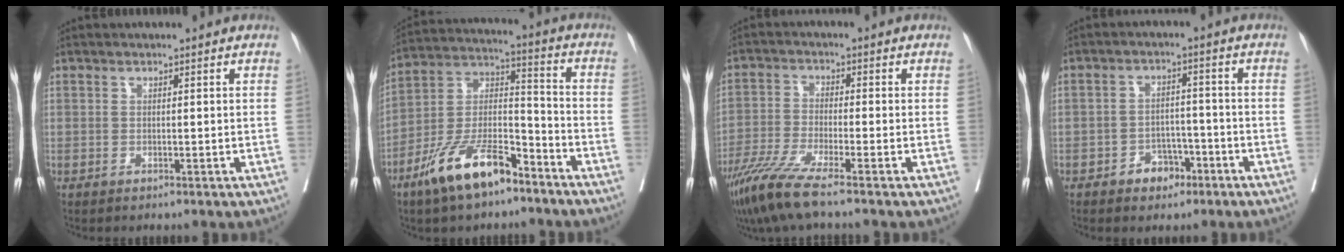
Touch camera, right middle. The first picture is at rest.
{"total": 13.6, "force": [-9.3, 4.3, 8.9], "torque": [-0.178, 0.003, -0.176]}
{"total": 7.6, "force": [-5.6, -0.4, 5.1], "torque": [-0.105, -0.028, -0.113]}
{"total": 4.3, "force": [-2.6, 3.0, 1.8], "torque": [-0.018, 0.011, -0.037]}